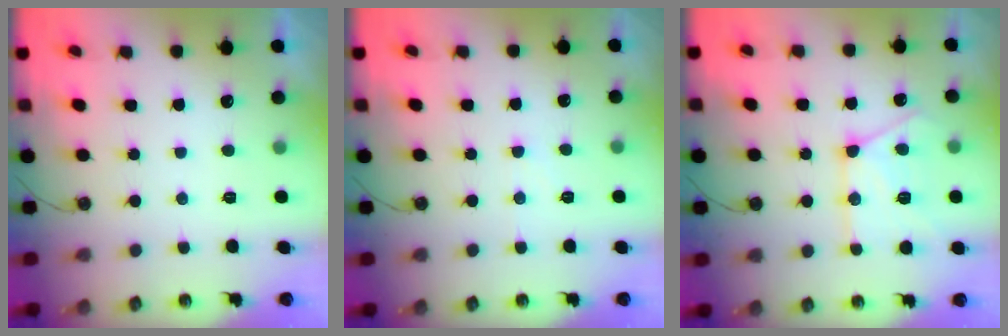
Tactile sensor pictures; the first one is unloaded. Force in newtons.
{"total": 2.7, "press": 2.6, "slide": 0.6}
{"total": 14.0, "press": 14.0, "slide": 1.2}